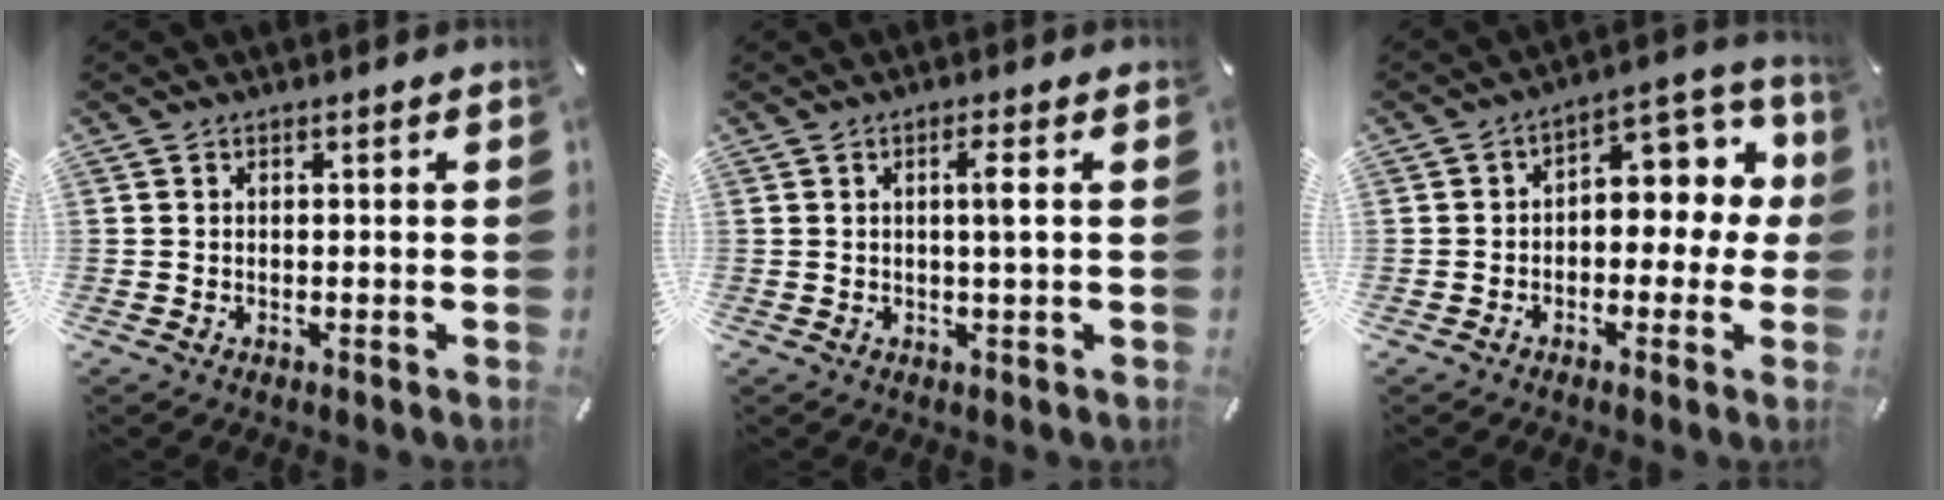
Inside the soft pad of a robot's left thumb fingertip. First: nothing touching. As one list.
[{"total": 3.4, "force": [0.5, 0.1, 3.3], "torque": [-0.065, -0.001, 0.005]}, {"total": 8.7, "force": [1.1, 6.0, 6.2], "torque": [-0.069, -0.013, 0.014]}]